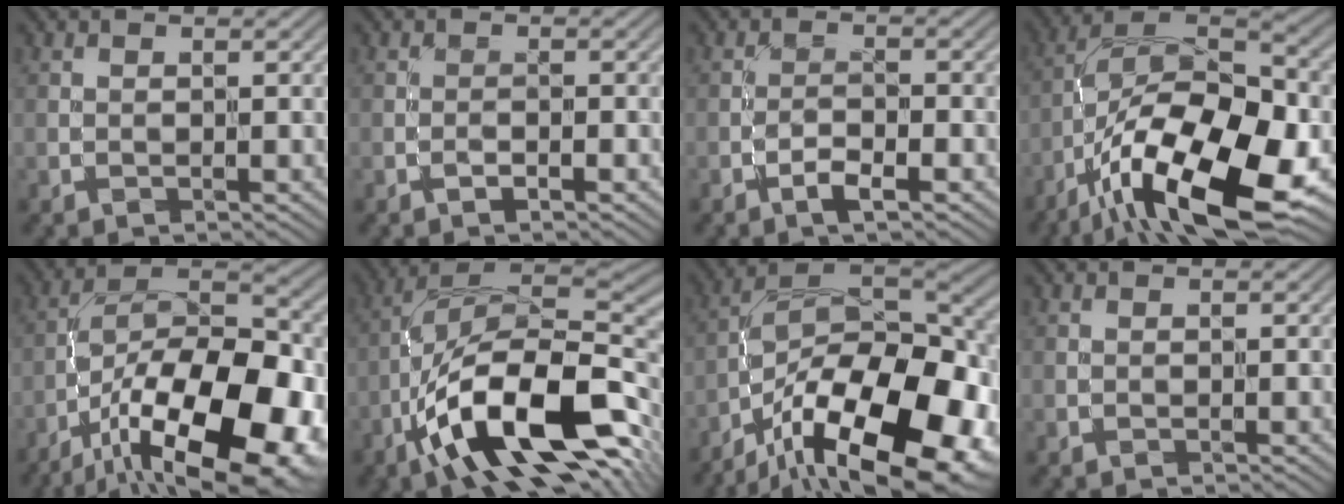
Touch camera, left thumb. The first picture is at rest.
{"total": 0.8, "force": [-0.6, 0.1, 0.5], "torque": [-0.007, 0.005, -0.011]}
{"total": 2.3, "force": [-1.6, 0.4, 1.6], "torque": [-0.031, 0.007, -0.033]}
{"total": 18.4, "force": [-8.5, 7.7, 14.3], "torque": [-0.258, -0.008, -0.161]}
{"total": 20.3, "force": [-10.6, 8.5, 15.1], "torque": [-0.230, -0.017, -0.171]}
{"total": 17.6, "force": [-7.9, 7.4, 13.9], "torque": [-0.225, 0.002, -0.151]}
{"total": 21.2, "force": [-12.5, 9.1, 14.5], "torque": [-0.219, -0.026, -0.187]}
{"total": 0.0}